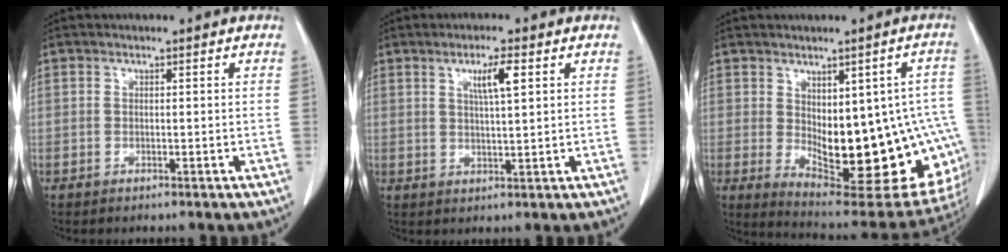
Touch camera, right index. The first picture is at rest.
{"total": 4.4, "force": [1.8, 0.2, 4.0], "torque": [-0.068, -0.002, 0.031]}
{"total": 22.2, "force": [-2.9, 8.8, 20.1], "torque": [-0.195, 0.001, -0.010]}